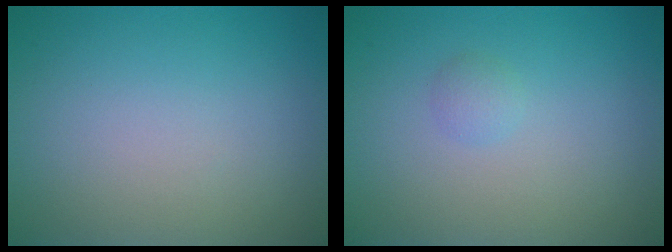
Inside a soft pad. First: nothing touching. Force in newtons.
{"total": 0.9, "press": 0.9, "slide": 0.0}